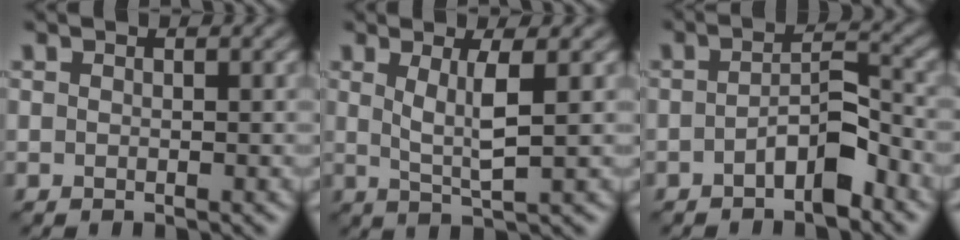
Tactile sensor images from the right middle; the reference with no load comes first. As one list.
[{"total": 3.5, "force": [0.8, 0.6, 3.3], "torque": [-0.067, -0.005, 0.018]}, {"total": 4.0, "force": [-2.0, 1.4, 3.2], "torque": [-0.054, 0.011, -0.037]}]